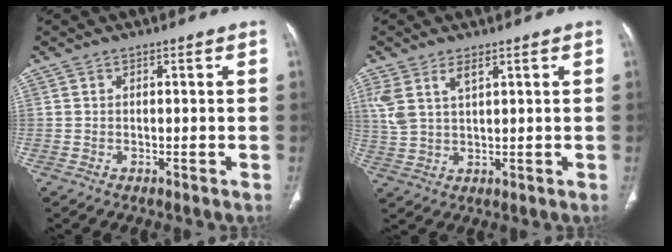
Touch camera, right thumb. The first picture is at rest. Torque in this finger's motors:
{"motor_torque": [0.12, 0.10, 0.72, 0.33, 0.22]}